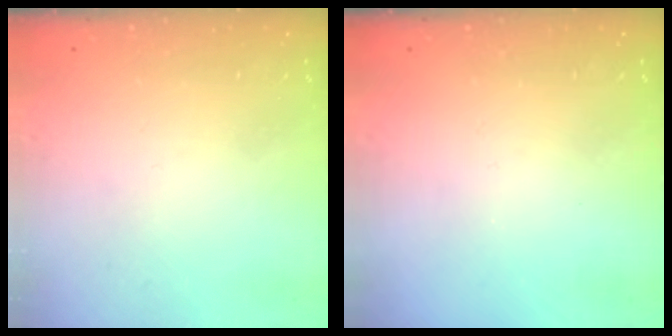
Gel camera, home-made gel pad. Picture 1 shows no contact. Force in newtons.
{"total": 0.0}